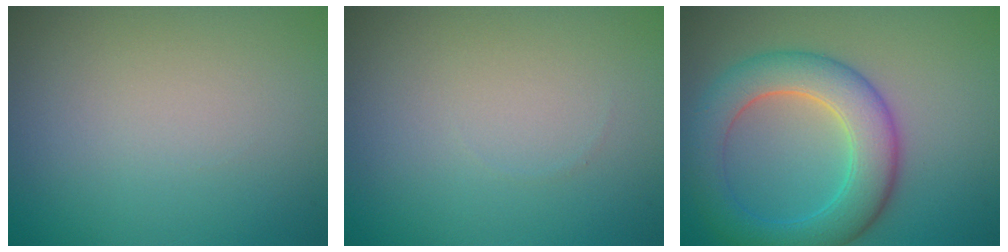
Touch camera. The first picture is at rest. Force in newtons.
{"total": 0.0}
{"total": 6.6, "press": 6.6, "slide": 0.1}